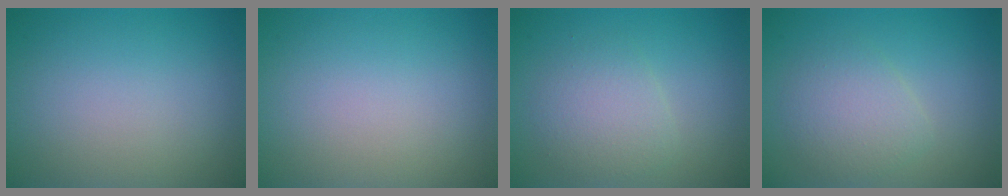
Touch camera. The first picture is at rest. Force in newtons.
{"total": 0.0}
{"total": 3.0, "press": 3.0, "slide": 0.1}
{"total": 3.0, "press": 3.0, "slide": 0.0}